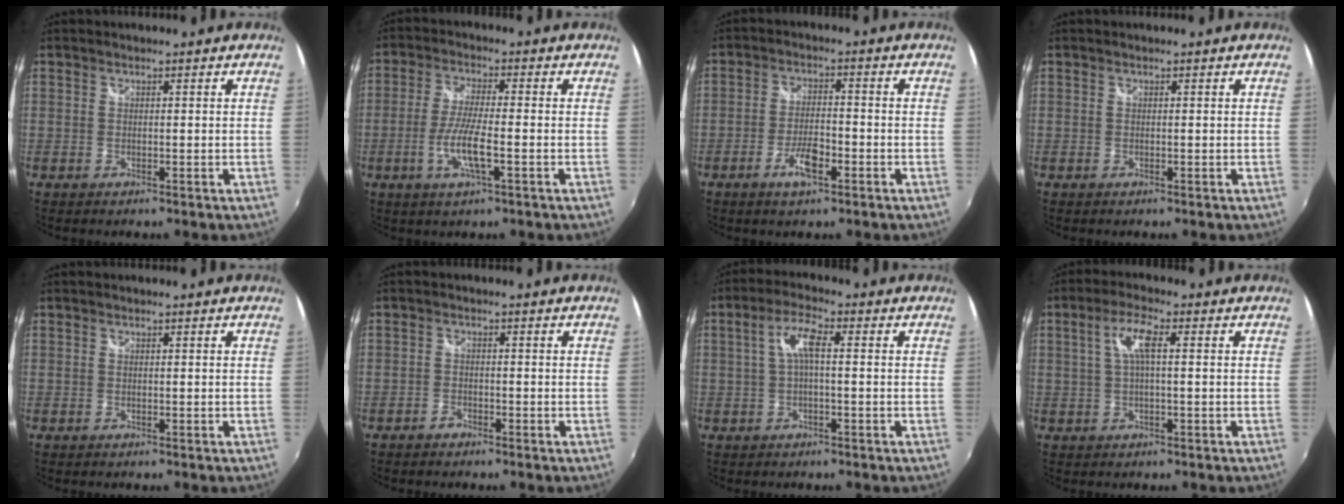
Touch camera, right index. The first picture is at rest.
{"total": 7.4, "force": [-2.5, 0.8, 6.9], "torque": [-0.141, -0.006, -0.048]}
{"total": 5.9, "force": [-3.1, 1.9, 4.6], "torque": [-0.098, -0.001, -0.056]}
{"total": 0.0}
{"total": 0.0}
{"total": 1.7, "force": [-1.5, 0.9, 0.2], "torque": [-0.010, 0.002, -0.028]}
{"total": 5.0, "force": [0.2, 1.2, 4.9], "torque": [-0.096, 0.012, 0.006]}
{"total": 5.0, "force": [0.7, 0.9, 4.9], "torque": [-0.094, 0.008, 0.015]}